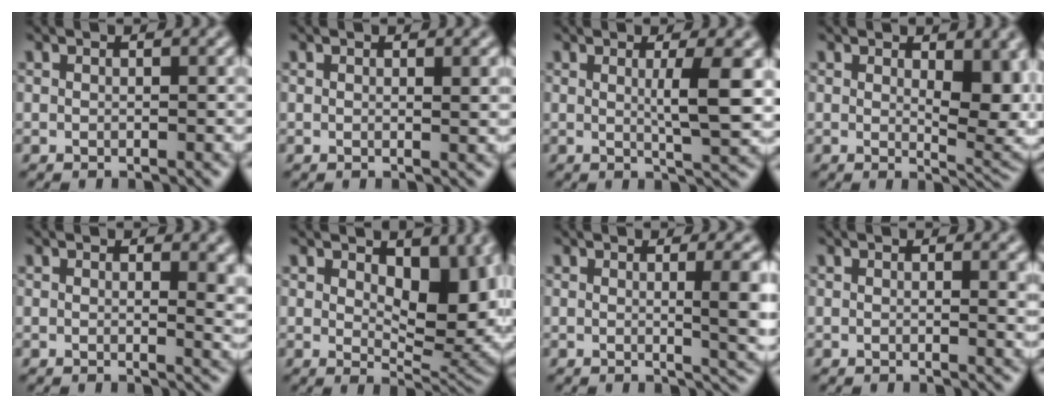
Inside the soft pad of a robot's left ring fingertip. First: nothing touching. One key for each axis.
{"total": 1.0, "fx": 0.4, "fy": 0.2, "fz": 0.9, "tx": -0.011, "ty": -0.002, "tz": 0.006}
{"total": 4.4, "fx": 0.7, "fy": 0.7, "fz": 4.3, "tx": -0.063, "ty": -0.004, "tz": 0.010}
{"total": 7.2, "fx": 0.8, "fy": 3.1, "fz": 6.4, "tx": -0.089, "ty": -0.011, "tz": 0.023}
{"total": 3.1, "fx": 0.8, "fy": 1.2, "fz": 2.7, "tx": -0.024, "ty": -0.005, "tz": 0.012}
{"total": 8.6, "fx": 2.2, "fy": 4.6, "fz": 6.9, "tx": -0.102, "ty": -0.015, "tz": 0.038}
{"total": 4.9, "fx": 0.3, "fy": 1.4, "fz": 4.7, "tx": -0.048, "ty": -0.001, "tz": 0.004}
{"total": 1.5, "fx": 0.4, "fy": 0.4, "fz": 1.3, "tx": -0.012, "ty": 0.000, "tz": 0.004}